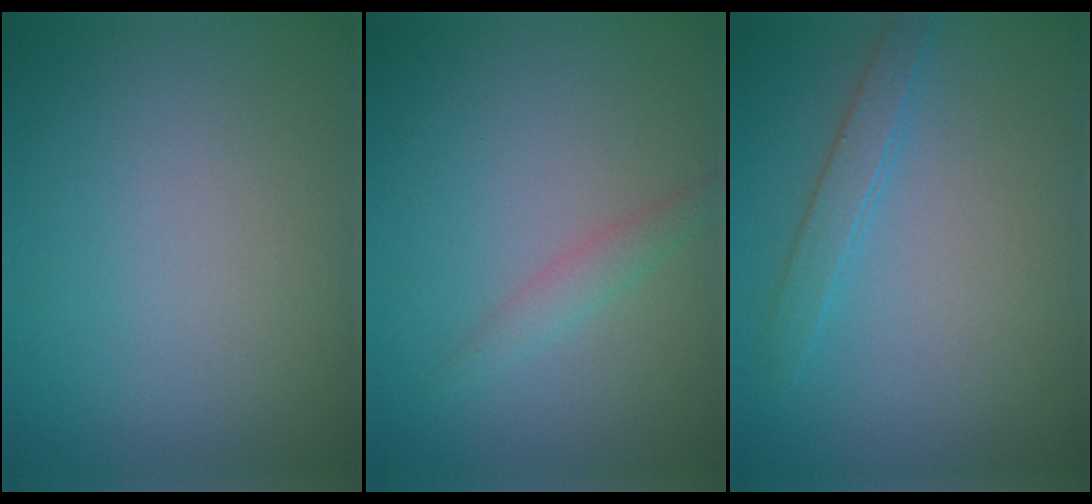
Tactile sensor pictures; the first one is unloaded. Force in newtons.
{"total": 1.4, "press": 1.4, "slide": 0.0}
{"total": 1.9, "press": 1.9, "slide": 0.1}